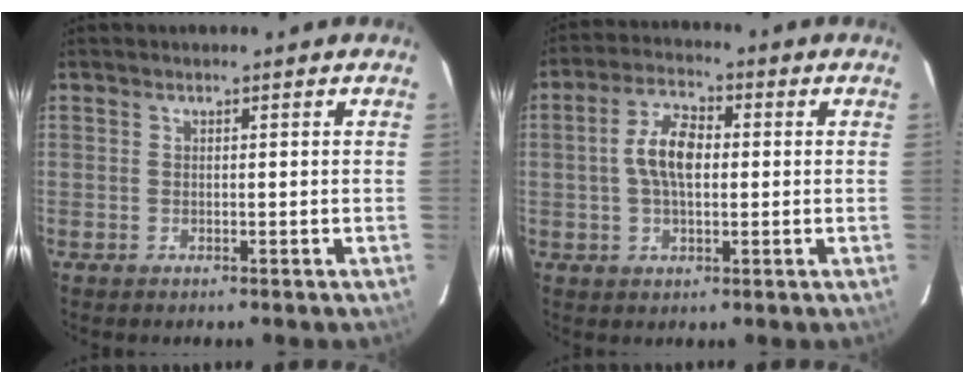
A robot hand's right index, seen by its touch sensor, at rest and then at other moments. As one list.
[{"total": 7.4, "force": [0.3, 3.7, 6.4], "torque": [-0.124, 0.017, 0.005]}]